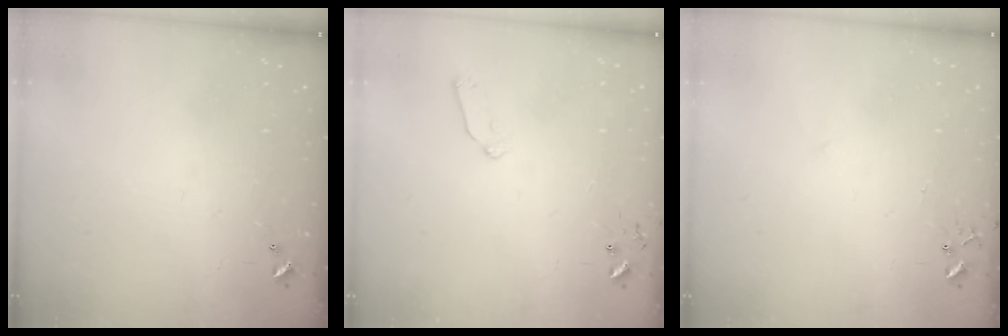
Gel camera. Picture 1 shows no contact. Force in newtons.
{"total": 6.5, "press": 6.4, "slide": 1.0}
{"total": 4.6, "press": 4.5, "slide": 0.6}